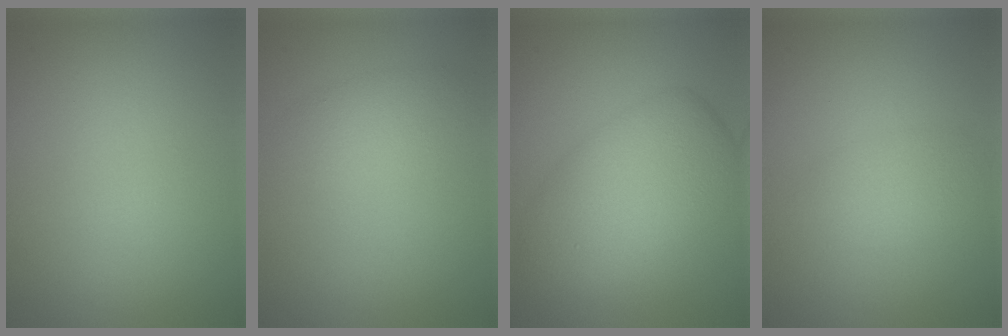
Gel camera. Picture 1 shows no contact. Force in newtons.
{"total": 2.4, "press": 2.4, "slide": 0.1}
{"total": 6.8, "press": 6.8, "slide": 0.0}
{"total": 1.9, "press": 1.9, "slide": 0.1}